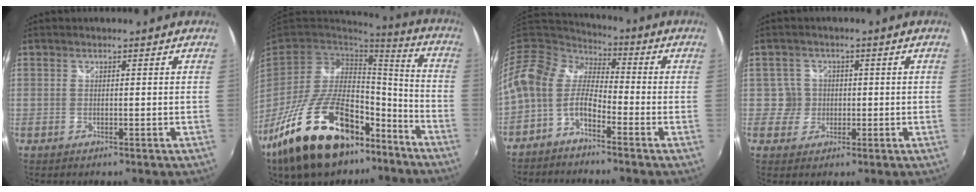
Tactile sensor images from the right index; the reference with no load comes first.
{"total": 27.2, "force": [-16.9, 13.4, 16.5], "torque": [-0.321, 0.002, -0.257]}
{"total": 12.5, "force": [-4.2, 7.6, 9.0], "torque": [-0.195, 0.007, -0.093]}
{"total": 3.4, "force": [-0.2, 3.4, -0.1], "torque": [0.011, 0.014, -0.003]}